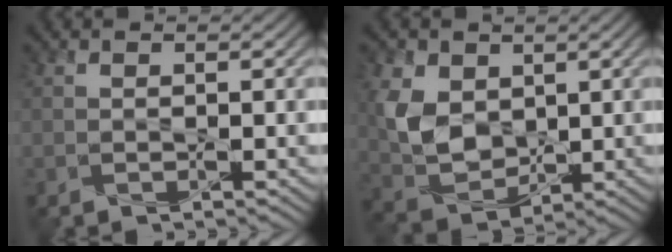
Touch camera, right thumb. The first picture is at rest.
{"total": 7.9, "force": [1.8, 6.0, 4.9], "torque": [-0.128, -0.005, 0.037]}